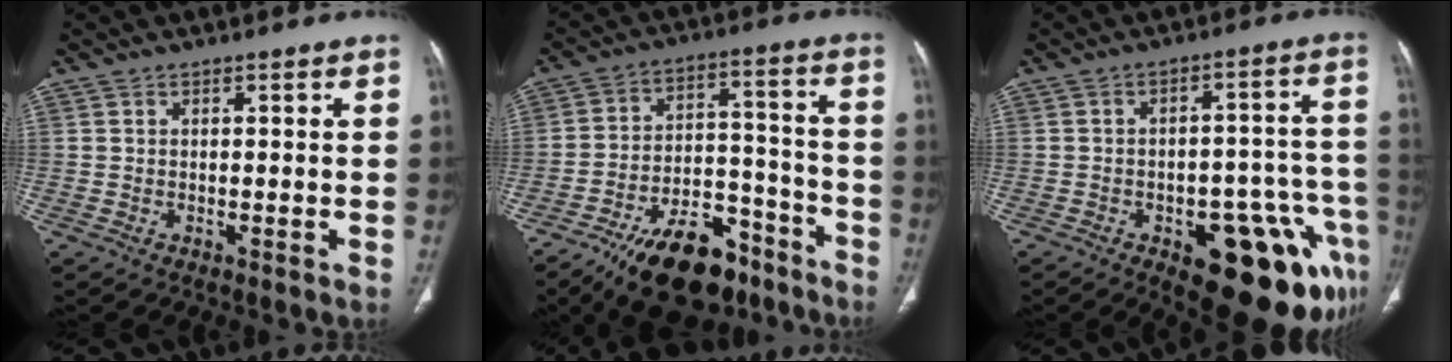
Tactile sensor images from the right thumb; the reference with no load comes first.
{"total": 19.4, "force": [-13.4, 9.2, 10.6], "torque": [-0.151, 0.083, -0.212]}
{"total": 21.0, "force": [-9.5, 9.2, 16.3], "torque": [-0.141, 0.053, -0.111]}